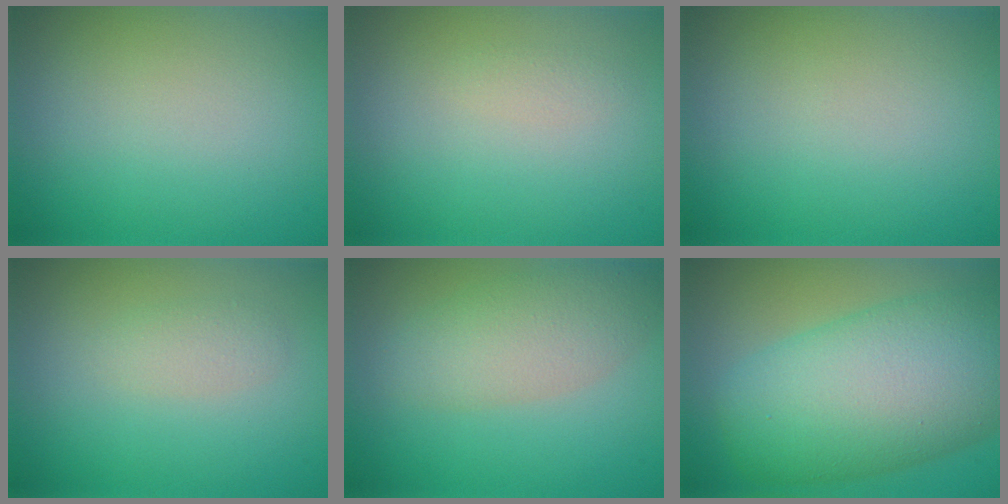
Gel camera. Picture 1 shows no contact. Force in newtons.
{"total": 0.7, "press": 0.7, "slide": 0.0}
{"total": 0.0}
{"total": 1.4, "press": 1.4, "slide": 0.1}
{"total": 4.0, "press": 4.0, "slide": 0.3}
{"total": 12.0, "press": 12.0, "slide": 0.4}